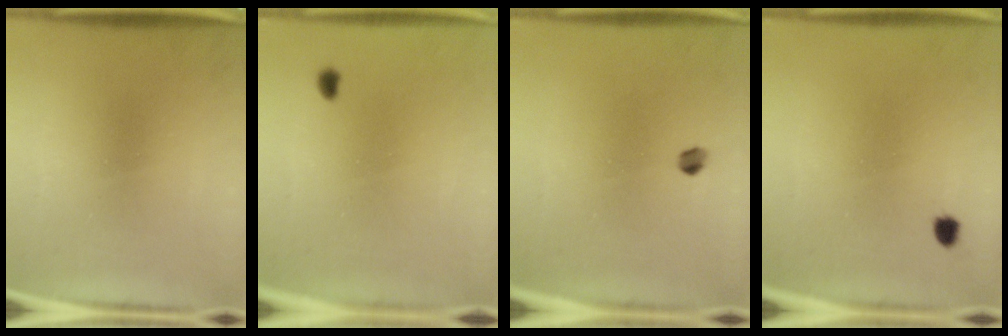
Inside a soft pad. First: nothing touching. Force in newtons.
{"total": 1.0}
{"total": 1.7}
{"total": 1.4}